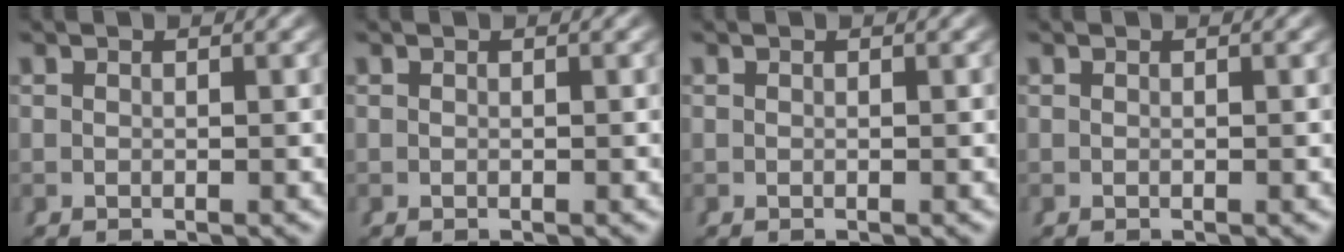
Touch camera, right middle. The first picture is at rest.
{"total": 0.0}
{"total": 0.0}
{"total": 0.0}